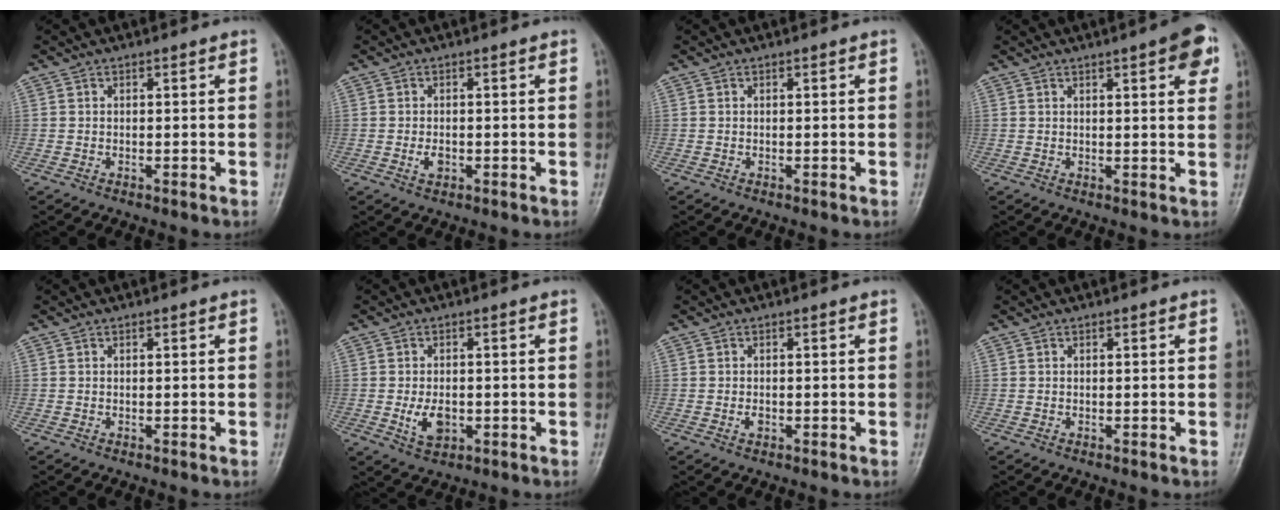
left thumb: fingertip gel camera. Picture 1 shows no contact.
{"total": 1.9, "force": [-0.5, 1.2, 1.4], "torque": [-0.022, 0.000, -0.008]}
{"total": 0.0}
{"total": 6.5, "force": [3.1, 1.5, 5.5], "torque": [-0.058, -0.006, 0.033]}
{"total": 0.0}
{"total": 4.7, "force": [-1.0, 3.0, 3.5], "torque": [-0.058, -0.004, -0.011]}
{"total": 1.1, "force": [-0.3, 0.7, 0.8], "torque": [-0.011, 0.001, -0.005]}
{"total": 0.0}